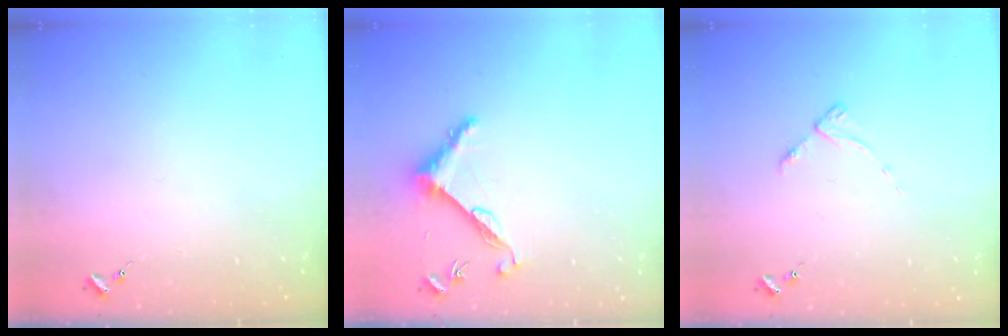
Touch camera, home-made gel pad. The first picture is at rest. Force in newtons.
{"total": 7.5, "press": 7.5, "slide": 0.5}
{"total": 4.4, "press": 4.3, "slide": 0.7}